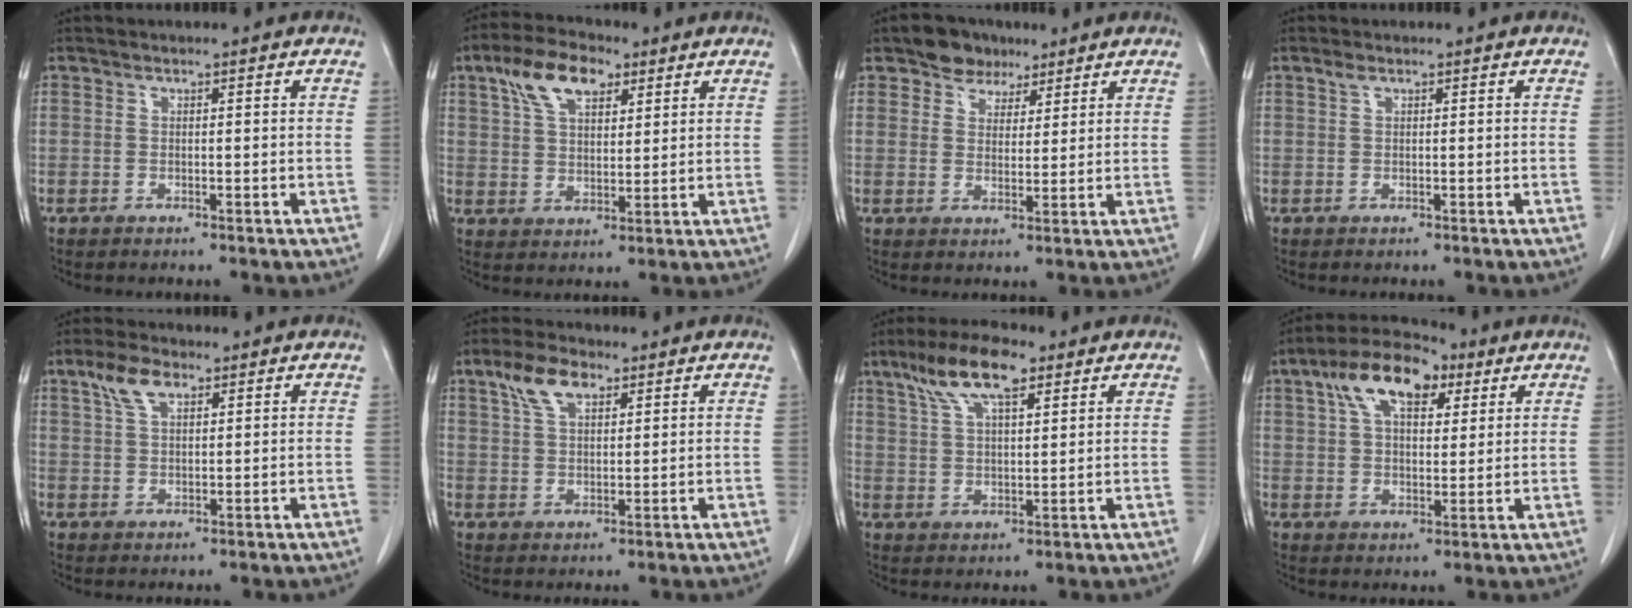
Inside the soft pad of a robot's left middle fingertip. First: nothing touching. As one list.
[{"total": 9.1, "force": [5.0, 4.3, 6.2], "torque": [-0.122, 0.023, 0.094]}, {"total": 5.2, "force": [3.7, 3.4, 1.4], "torque": [-0.022, 0.012, 0.064]}, {"total": 0.7, "force": [0.5, 0.3, 0.4], "torque": [-0.011, 0.008, 0.009]}, {"total": 4.9, "force": [2.8, 2.2, 3.4], "torque": [-0.074, 0.013, 0.056]}, {"total": 6.2, "force": [3.5, 2.8, 4.2], "torque": [-0.087, 0.015, 0.068]}, {"total": 9.8, "force": [6.0, 2.9, 7.2], "torque": [-0.140, 0.020, 0.110]}, {"total": 11.9, "force": [5.8, 5.7, 8.8], "torque": [-0.158, 0.035, 0.098]}]